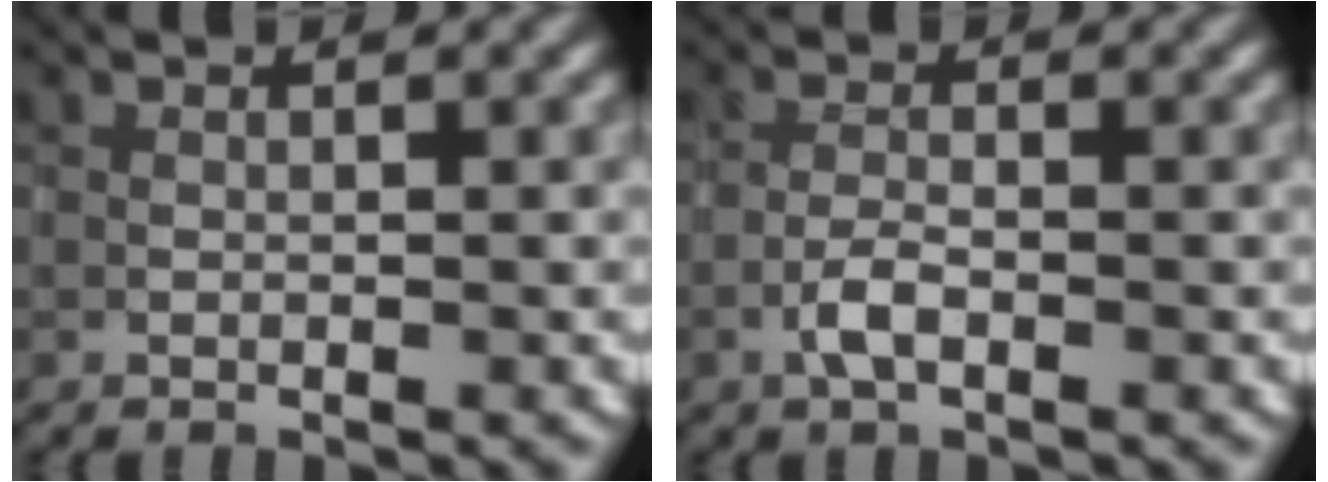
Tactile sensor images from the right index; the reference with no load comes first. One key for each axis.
{"total": 2.0, "fx": -1.0, "fy": 0.7, "fz": 1.6, "tx": -0.034, "ty": 0.002, "tz": -0.023}